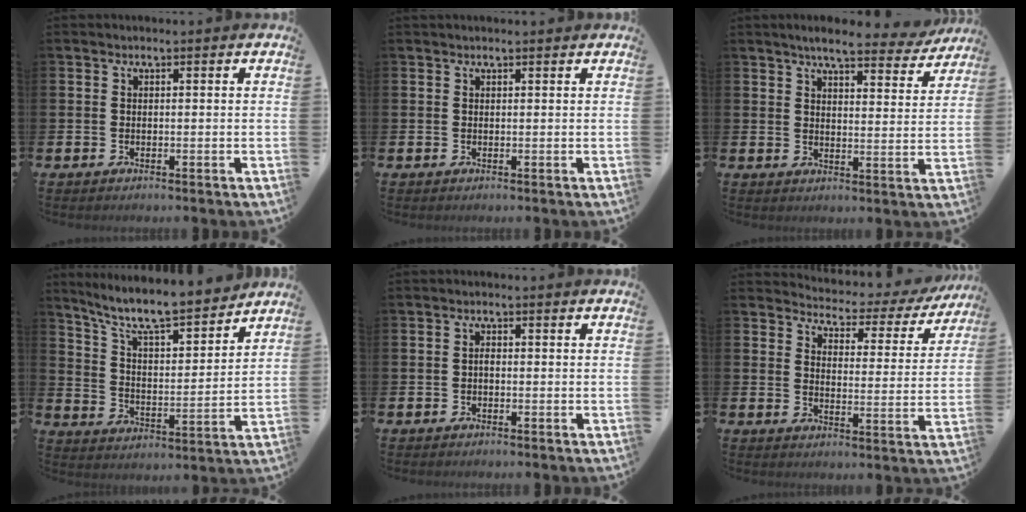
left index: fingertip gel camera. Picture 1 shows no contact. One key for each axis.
{"total": 0.6, "fx": 0.6, "fy": 0.0, "fz": 0.1, "tx": 0.005, "ty": -0.003, "tz": 0.009}
{"total": 6.2, "fx": 5.6, "fy": 1.1, "fz": 2.4, "tx": -0.048, "ty": -0.028, "tz": 0.092}
{"total": 9.0, "fx": 8.3, "fy": 1.2, "fz": 3.3, "tx": -0.098, "ty": -0.061, "tz": 0.141}
{"total": 0.9, "fx": -0.3, "fy": 0.4, "fz": 0.7, "tx": -0.013, "ty": 0.001, "tz": -0.007}
{"total": 3.3, "fx": 3.1, "fy": 1.1, "fz": 0.6, "tx": -0.030, "ty": -0.035, "tz": 0.042}